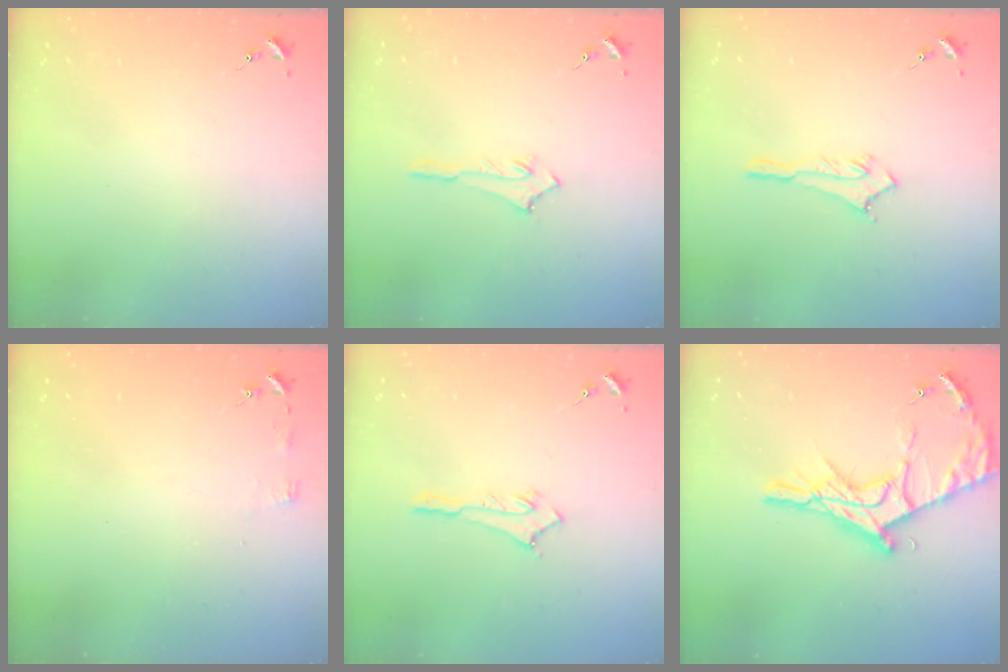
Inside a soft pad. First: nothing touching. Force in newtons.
{"total": 2.8, "press": 2.8, "slide": 0.4}
{"total": 3.5, "press": 3.4, "slide": 0.4}
{"total": 3.3, "press": 3.2, "slide": 0.5}
{"total": 3.7, "press": 3.7, "slide": 0.2}
{"total": 18.3, "press": 18.2, "slide": 1.5}